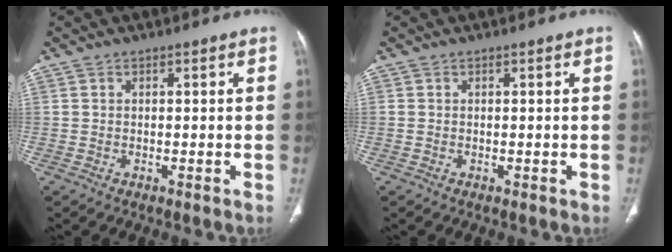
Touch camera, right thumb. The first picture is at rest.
{"total": 0.0}